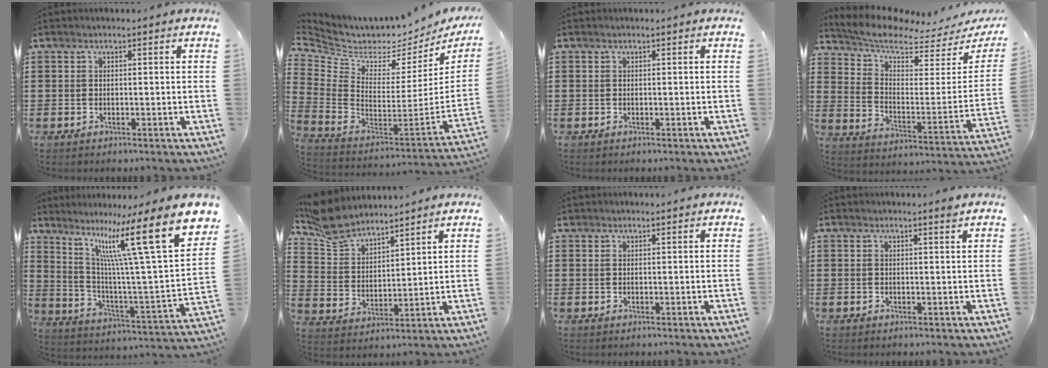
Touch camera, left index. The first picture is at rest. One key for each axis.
{"total": 2.9, "fx": 2.5, "fy": 1.4, "fz": 0.5, "tx": -0.041, "ty": -0.050, "tz": 0.036}
{"total": 0.0}
{"total": 6.9, "fx": 6.0, "fy": 1.5, "fz": 3.0, "tx": -0.082, "ty": -0.051, "tz": 0.101}
{"total": 17.7, "fx": 9.9, "fy": 2.0, "fz": 14.6, "tx": -0.271, "ty": -0.070, "tz": 0.146}
{"total": 7.6, "fx": 7.0, "fy": 2.0, "fz": 2.0, "tx": -0.070, "ty": -0.019, "tz": 0.132}
{"total": 0.5, "fx": 0.5, "fy": 0.2, "fz": 0.2, "tx": -0.005, "ty": 0.001, "tz": 0.010}
{"total": 1.1, "fx": 0.8, "fy": 0.0, "fz": 0.8, "tx": -0.008, "ty": -0.005, "tz": 0.014}